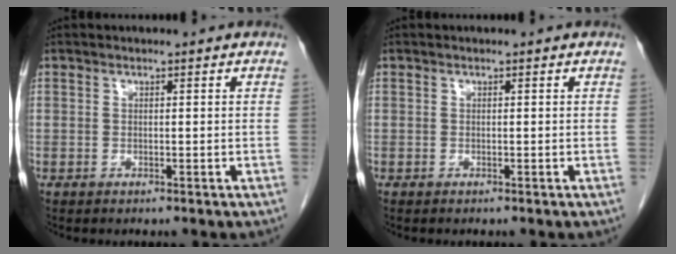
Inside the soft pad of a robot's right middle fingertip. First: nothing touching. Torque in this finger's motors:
{"motor_torque": [0.22, -0.03, 0.01, 0.01]}